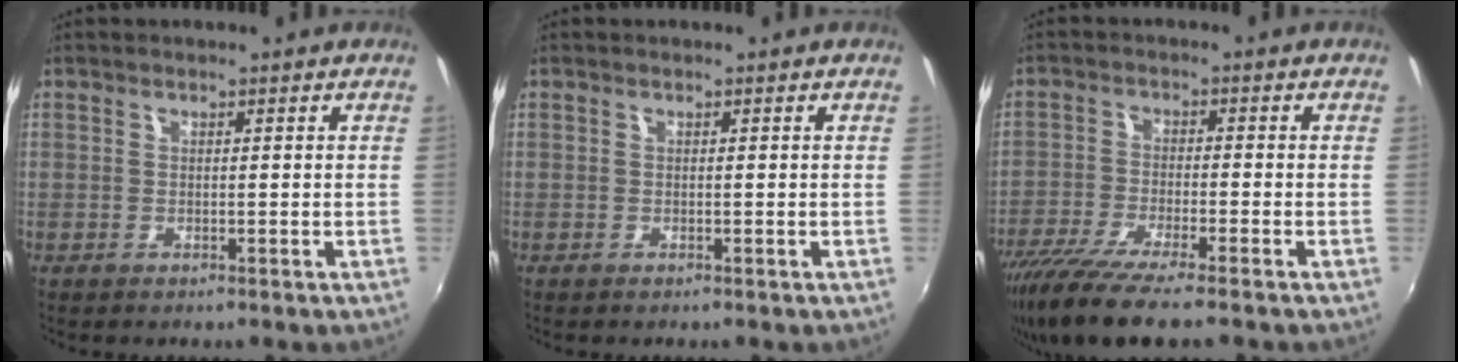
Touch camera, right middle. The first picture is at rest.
{"total": 0.0}
{"total": 10.8, "force": [-8.5, 0.9, 6.7], "torque": [-0.146, -0.041, -0.153]}